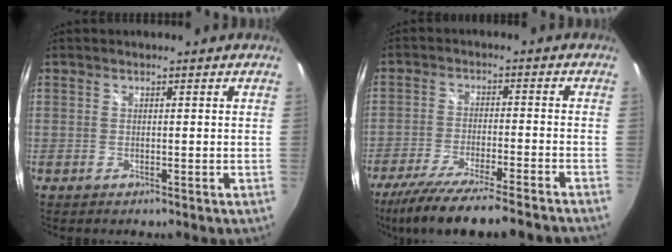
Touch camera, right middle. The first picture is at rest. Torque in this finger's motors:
{"motor_torque": [1.10, -1.04, 0.18, 0.15]}